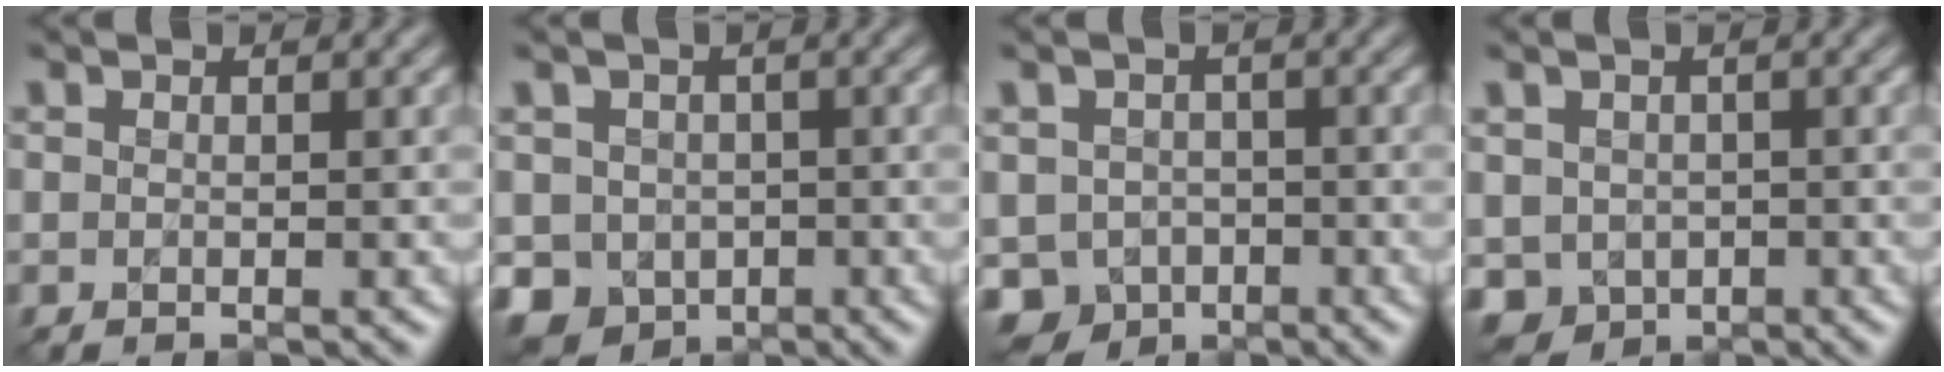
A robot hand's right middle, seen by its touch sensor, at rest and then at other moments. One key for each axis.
{"total": 5.0, "fx": -1.7, "fy": 4.4, "fz": 1.8, "tx": -0.027, "ty": -0.004, "tz": -0.034}
{"total": 5.3, "fx": -2.5, "fy": 4.3, "fz": 1.8, "tx": -0.021, "ty": -0.009, "tz": -0.044}
{"total": 3.5, "fx": -0.8, "fy": 3.1, "fz": 1.4, "tx": -0.029, "ty": -0.006, "tz": -0.020}